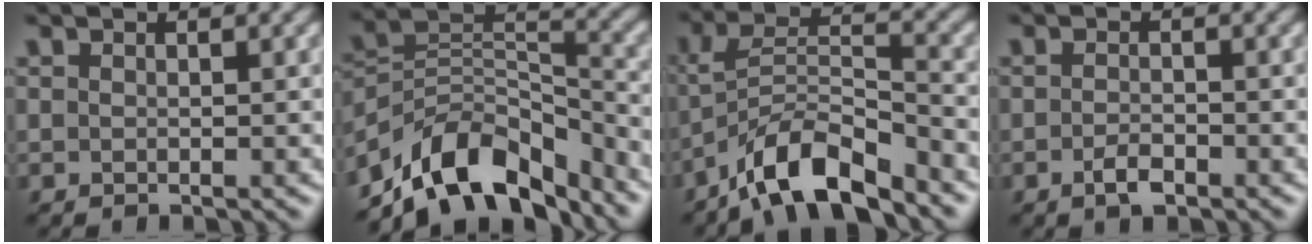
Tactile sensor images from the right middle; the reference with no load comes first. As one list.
[{"total": 10.6, "force": [-8.2, 4.8, 4.8], "torque": [-0.068, 0.007, -0.157]}, {"total": 7.7, "force": [-5.5, 2.2, 4.9], "torque": [-0.086, 0.005, -0.103]}, {"total": 1.8, "force": [-1.0, 0.7, 1.3], "torque": [-0.029, -0.002, -0.020]}]